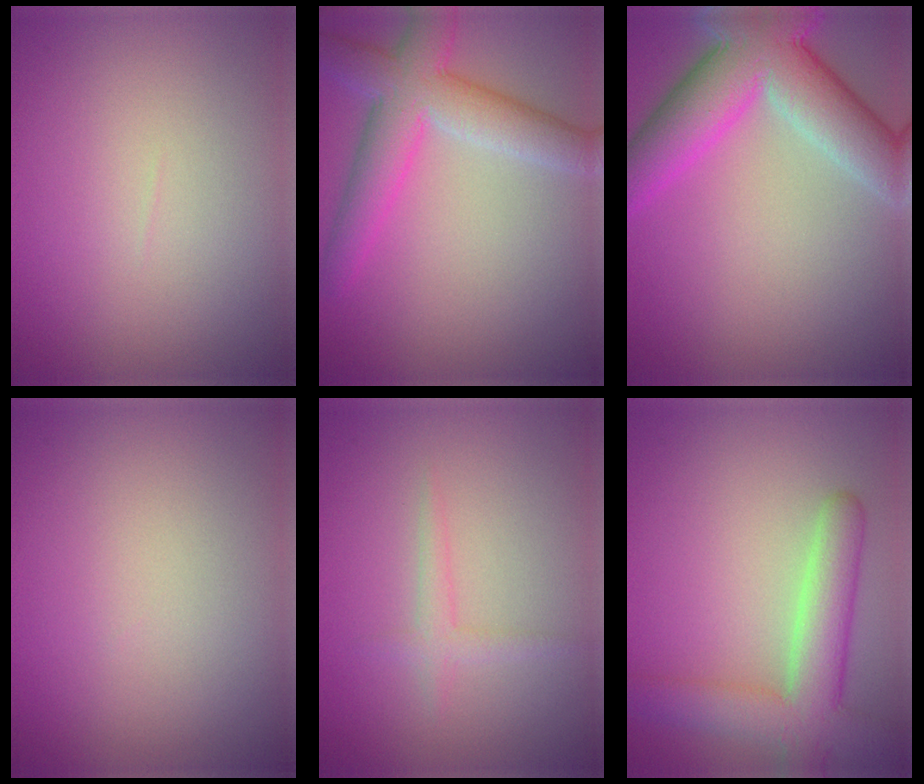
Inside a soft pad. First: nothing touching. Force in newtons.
{"total": 6.3, "press": 6.3, "slide": 0.2}
{"total": 9.2, "press": 9.2, "slide": 0.5}
{"total": 0.0}
{"total": 1.4, "press": 1.4, "slide": 0.1}
{"total": 5.9, "press": 5.9, "slide": 0.3}